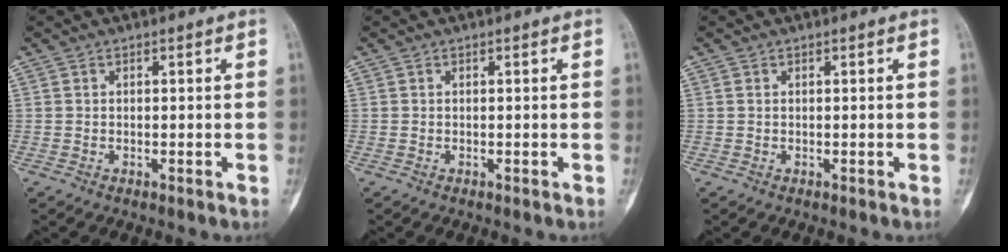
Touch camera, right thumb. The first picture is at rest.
{"total": 0.0}
{"total": 0.0}